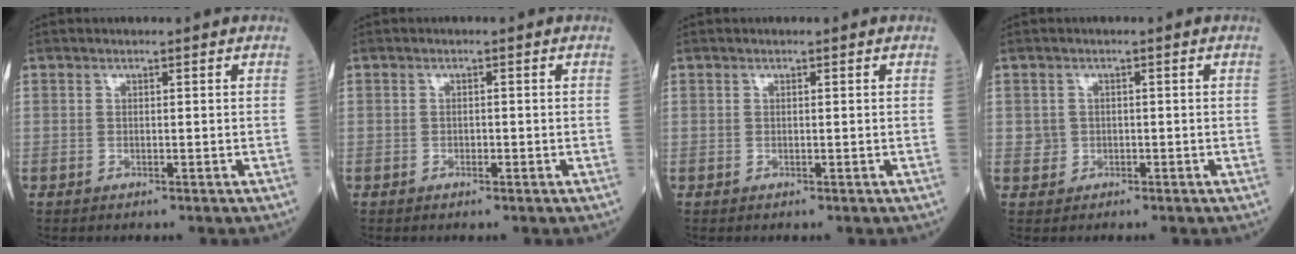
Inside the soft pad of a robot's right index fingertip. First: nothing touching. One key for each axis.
{"total": 0.9, "fx": -0.3, "fy": 0.5, "fz": 0.7, "tx": -0.013, "ty": 0.000, "tz": -0.005}
{"total": 0.0}
{"total": 1.6, "fx": -0.3, "fy": 1.6, "fz": 0.1, "tx": 0.003, "ty": 0.006, "tz": -0.003}